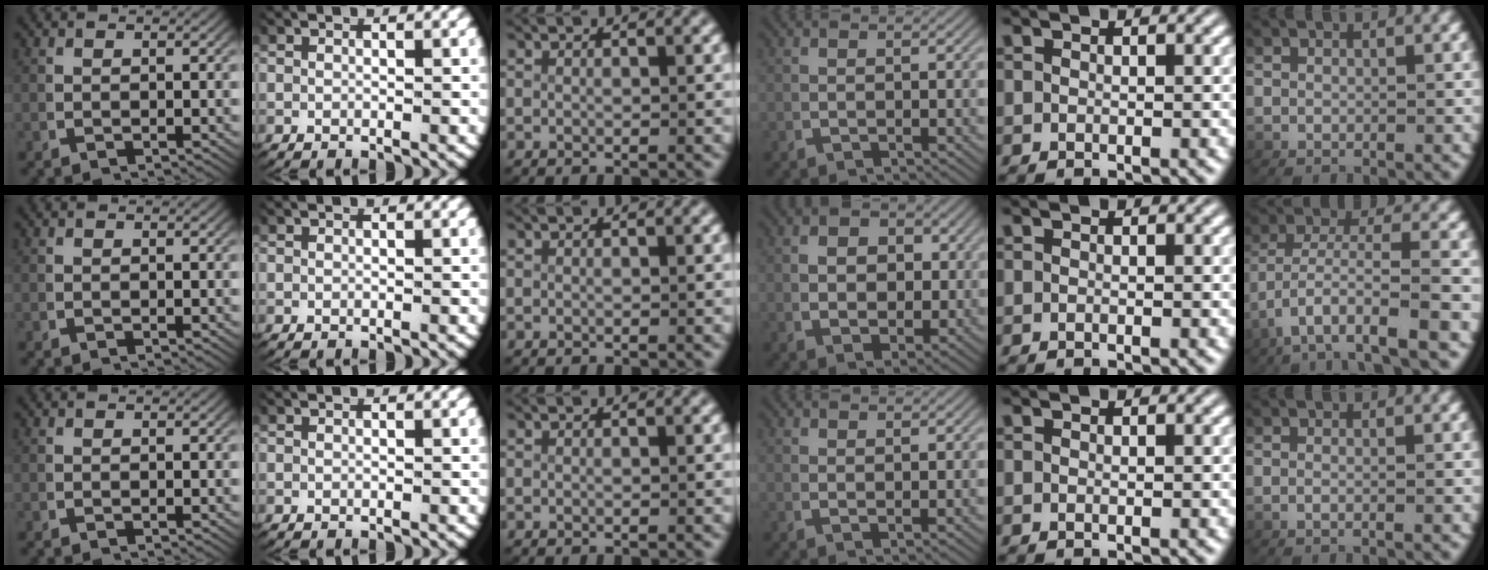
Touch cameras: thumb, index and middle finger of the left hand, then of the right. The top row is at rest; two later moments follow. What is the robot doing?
{"motion": "lift_and_place", "object": "towel"}